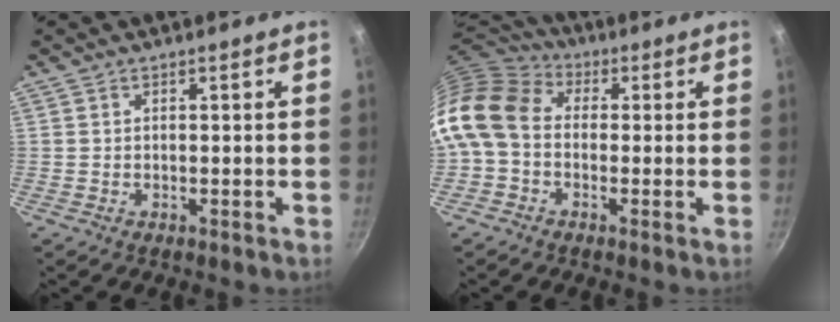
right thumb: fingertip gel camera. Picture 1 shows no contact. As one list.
[{"total": 13.5, "force": [-0.2, 10.3, 8.8], "torque": [-0.174, 0.034, -0.023]}]